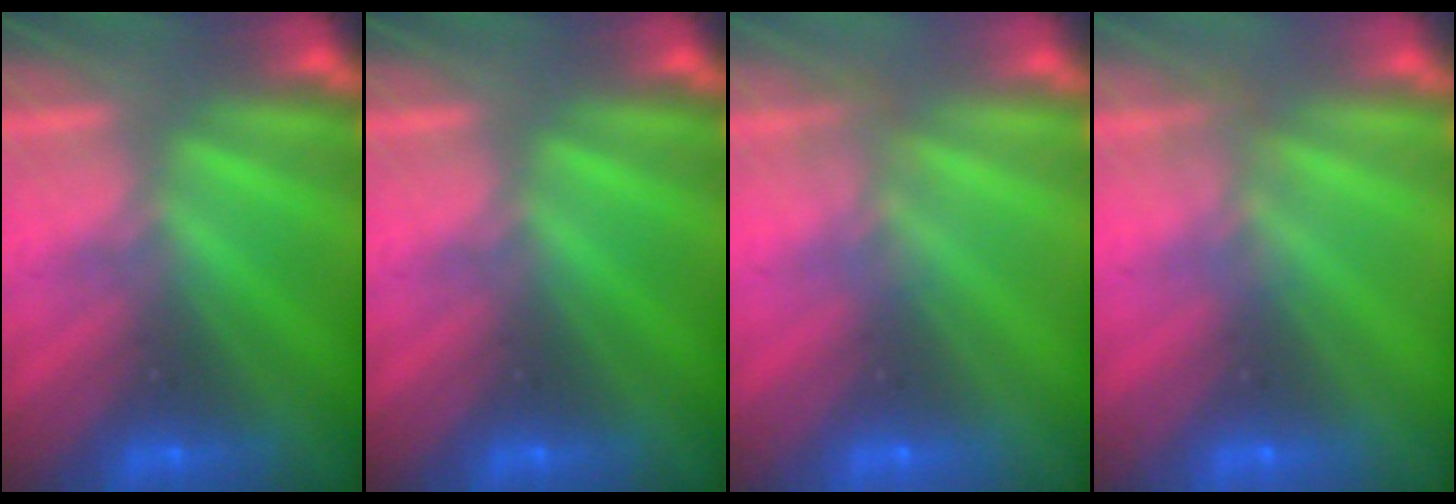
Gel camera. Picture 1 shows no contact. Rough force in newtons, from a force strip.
{"total": 0.0}
{"total": 2.2}
{"total": 2.2}